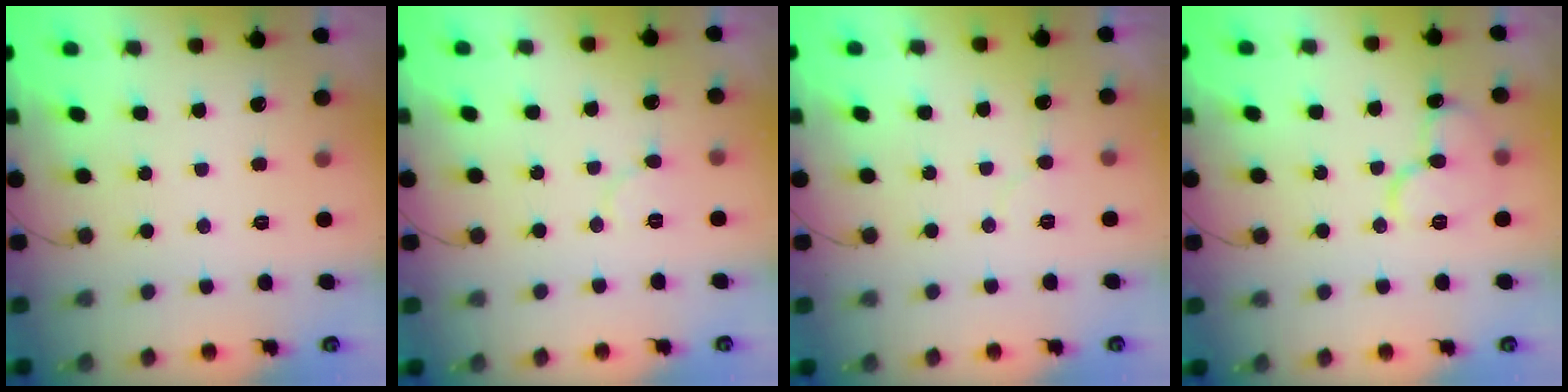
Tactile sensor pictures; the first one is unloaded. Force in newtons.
{"total": 5.3, "press": 5.3, "slide": 0.6}
{"total": 5.6, "press": 5.6, "slide": 0.5}
{"total": 11.3, "press": 11.2, "slide": 1.5}